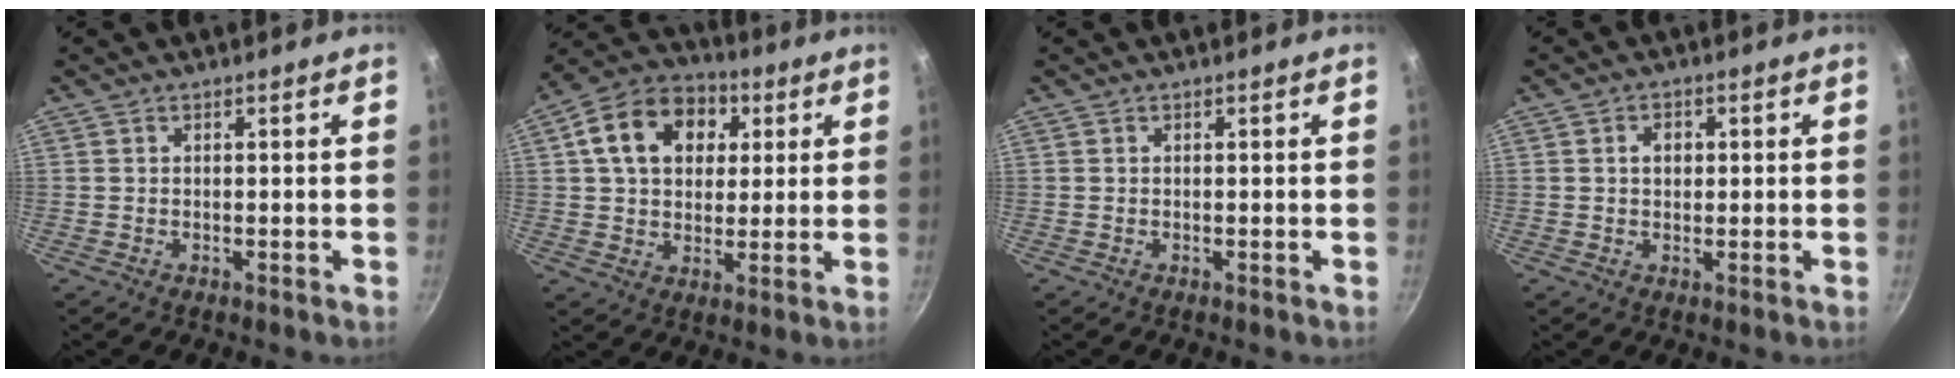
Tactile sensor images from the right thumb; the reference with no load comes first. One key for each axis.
{"total": 15.6, "fx": 4.5, "fy": 11.5, "fz": 9.5, "tx": -0.140, "ty": 0.018, "tz": 0.060}
{"total": 0.0}
{"total": 3.0, "fx": 0.5, "fy": 2.3, "fz": 1.8, "tx": -0.014, "ty": 0.006, "tz": 0.006}